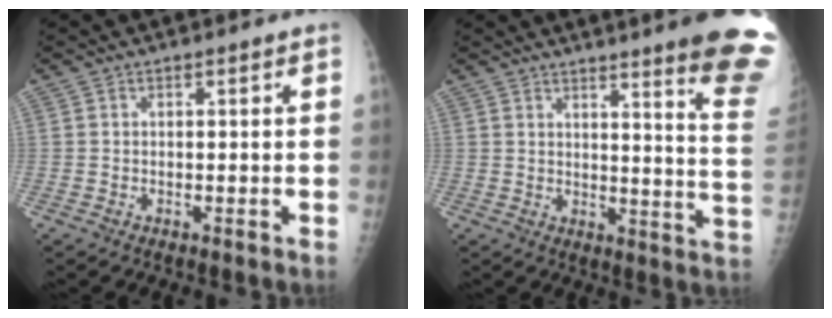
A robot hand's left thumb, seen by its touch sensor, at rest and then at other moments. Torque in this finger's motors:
{"motor_torque": [4.47, 0.53, 1.58, -1.17, 0.34]}